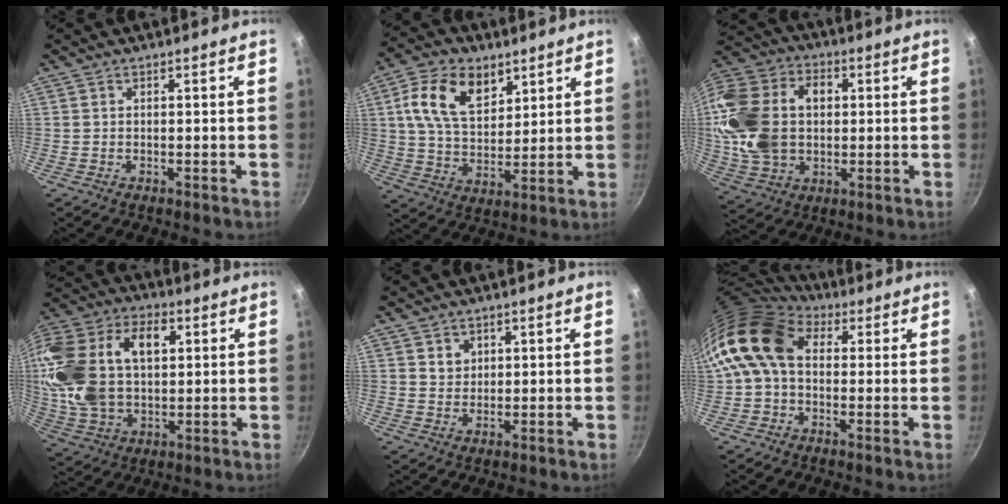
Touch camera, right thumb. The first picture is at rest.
{"total": 13.7, "force": [5.9, 8.7, 8.8], "torque": [-0.135, -0.017, 0.104]}
{"total": 21.3, "force": [1.6, 15.4, 14.5], "torque": [-0.276, 0.024, 0.031]}
{"total": 24.7, "force": [4.6, 16.0, 18.2], "torque": [-0.358, 0.021, 0.081]}
{"total": 2.7, "force": [1.2, 2.4, 0.8], "torque": [0.001, 0.001, 0.022]}
{"total": 12.7, "force": [1.9, 9.3, 8.4], "torque": [-0.136, 0.017, 0.013]}